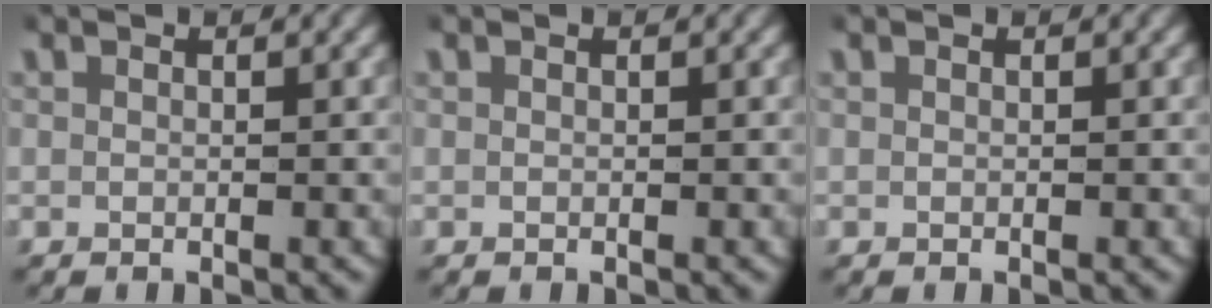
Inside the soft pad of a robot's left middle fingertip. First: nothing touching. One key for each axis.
{"total": 0.0}
{"total": 0.0}